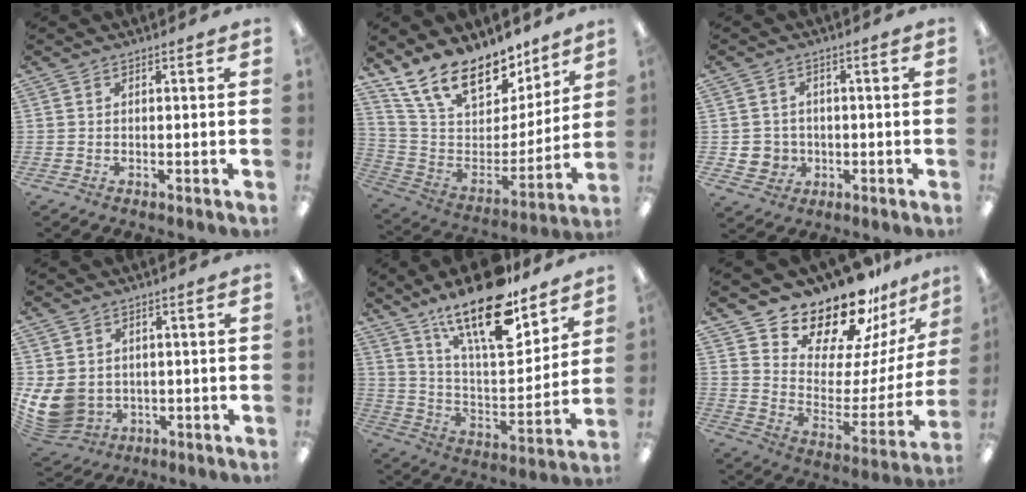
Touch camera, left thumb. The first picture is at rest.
{"total": 19.3, "force": [15.0, 8.6, 8.7], "torque": [-0.165, -0.111, 0.275]}
{"total": 4.6, "force": [-0.7, 4.5, 0.6], "torque": [-0.010, 0.009, -0.009]}
{"total": 9.4, "force": [0.0, 8.2, 4.6], "torque": [-0.110, -0.004, 0.004]}
{"total": 22.3, "force": [15.6, 7.8, 13.9], "torque": [-0.234, -0.098, 0.266]}
{"total": 20.3, "force": [18.3, 6.3, 6.3], "torque": [-0.110, -0.146, 0.315]}